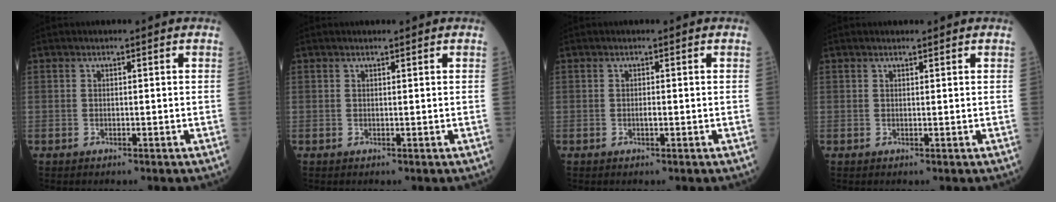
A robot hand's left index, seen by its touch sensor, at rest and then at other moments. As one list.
[{"total": 0.7, "force": [0.6, 0.0, 0.2], "torque": [-0.009, 0.006, 0.012]}, {"total": 0.6, "force": [-0.1, 0.2, 0.5], "torque": [-0.011, 0.000, -0.002]}, {"total": 0.9, "force": [0.9, 0.1, 0.3], "torque": [-0.009, 0.007, 0.016]}]